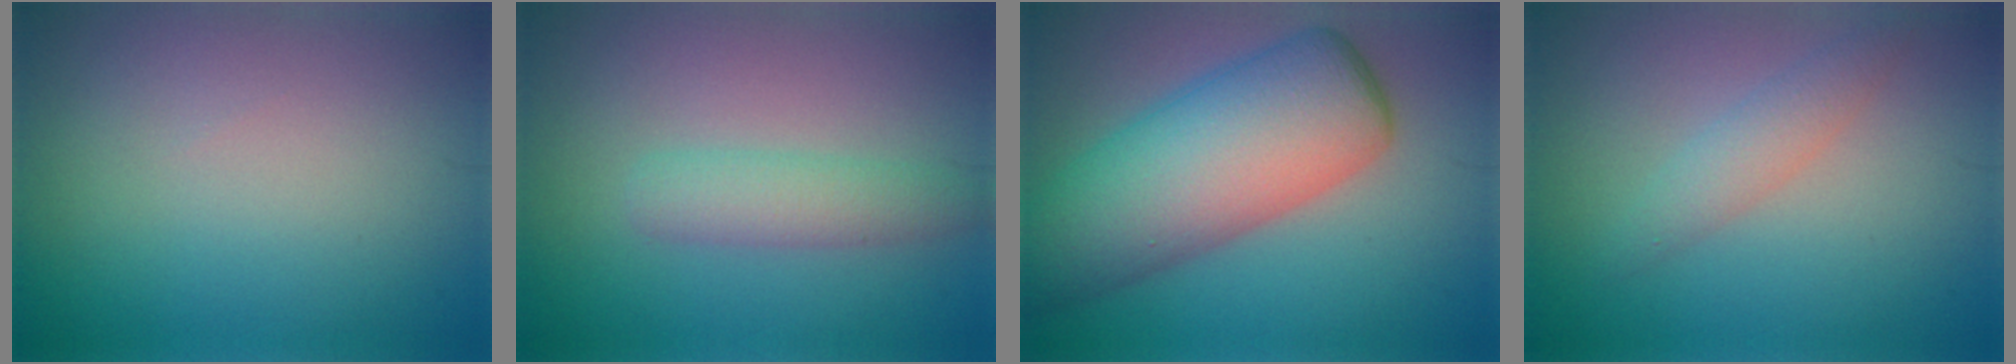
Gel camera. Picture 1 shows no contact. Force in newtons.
{"total": 2.8, "press": 2.8, "slide": 0.1}
{"total": 10.3, "press": 10.3, "slide": 0.4}
{"total": 2.1, "press": 2.1, "slide": 0.1}